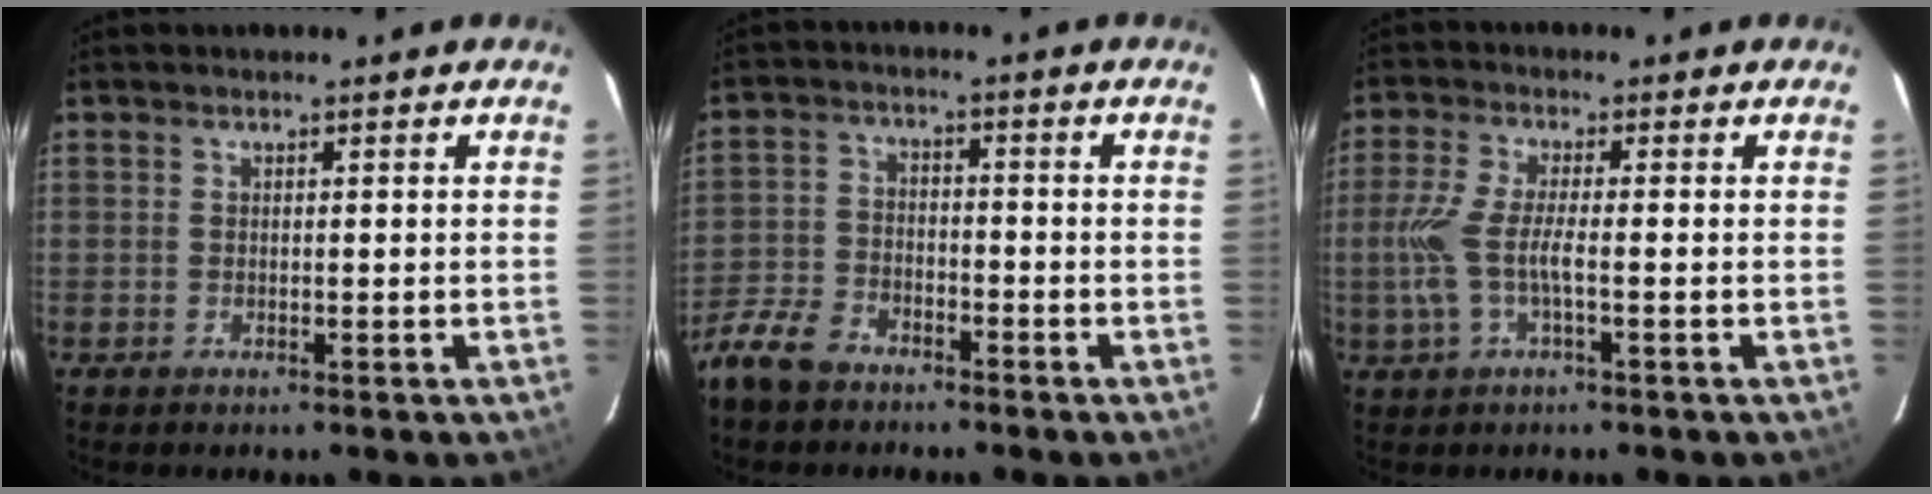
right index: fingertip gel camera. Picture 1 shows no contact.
{"total": 8.8, "force": [-6.6, 4.6, 3.6], "torque": [-0.097, 0.006, -0.130]}
{"total": 6.7, "force": [-1.5, 1.2, 6.4], "torque": [-0.145, -0.003, -0.027]}